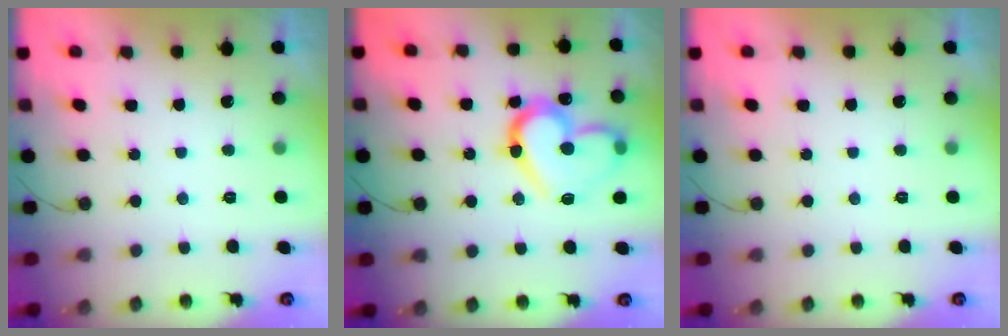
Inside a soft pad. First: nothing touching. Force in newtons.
{"total": 18.4, "press": 18.2, "slide": 2.0}
{"total": 0.0}